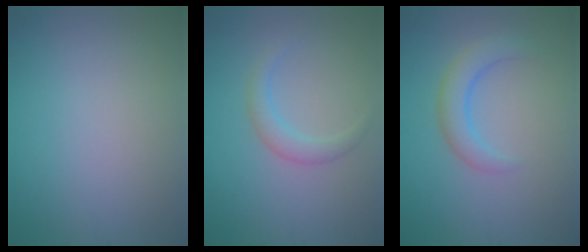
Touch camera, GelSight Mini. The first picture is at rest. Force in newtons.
{"total": 1.9, "press": 1.9, "slide": 0.1}
{"total": 2.9, "press": 2.9, "slide": 0.3}